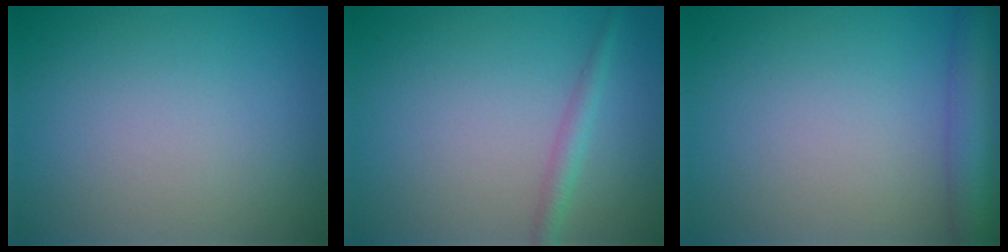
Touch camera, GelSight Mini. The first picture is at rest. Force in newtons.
{"total": 1.7, "press": 1.7, "slide": 0.1}
{"total": 4.5, "press": 4.5, "slide": 0.3}